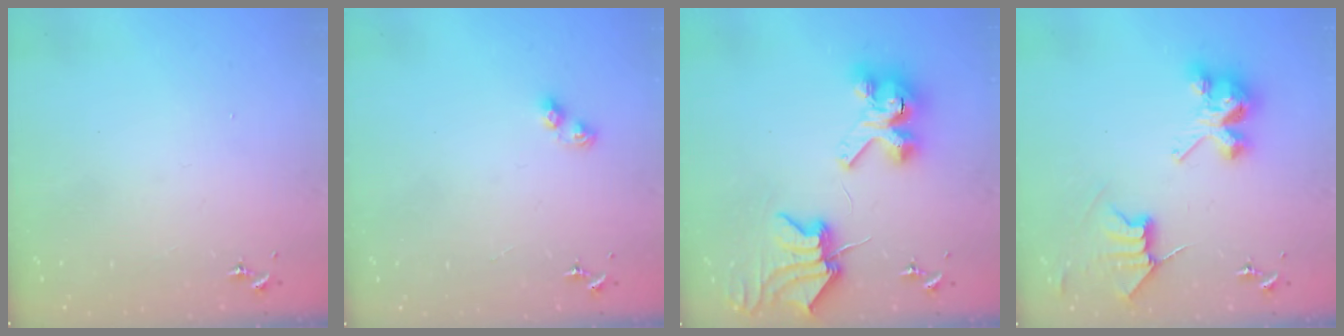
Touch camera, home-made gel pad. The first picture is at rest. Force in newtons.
{"total": 4.3, "press": 4.3, "slide": 0.5}
{"total": 10.7, "press": 10.6, "slide": 1.2}
{"total": 8.2, "press": 8.1, "slide": 0.8}